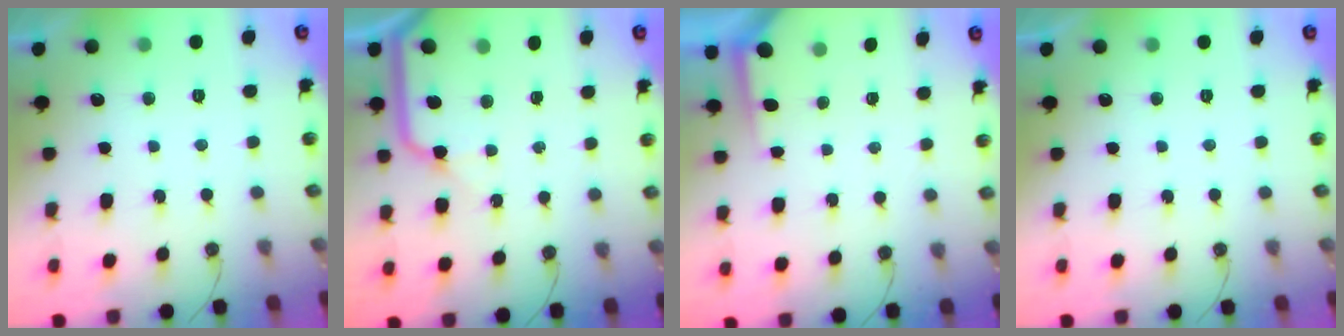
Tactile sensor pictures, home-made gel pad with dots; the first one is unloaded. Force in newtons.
{"total": 10.8, "press": 10.7, "slide": 1.3}
{"total": 2.2, "press": 2.2, "slide": 0.3}
{"total": 0.0}